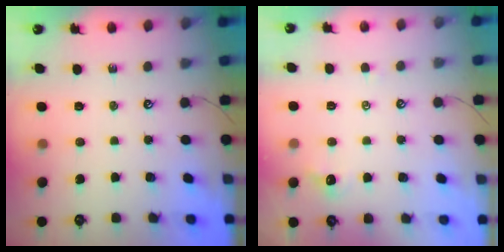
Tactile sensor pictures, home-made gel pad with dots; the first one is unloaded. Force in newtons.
{"total": 0.0}